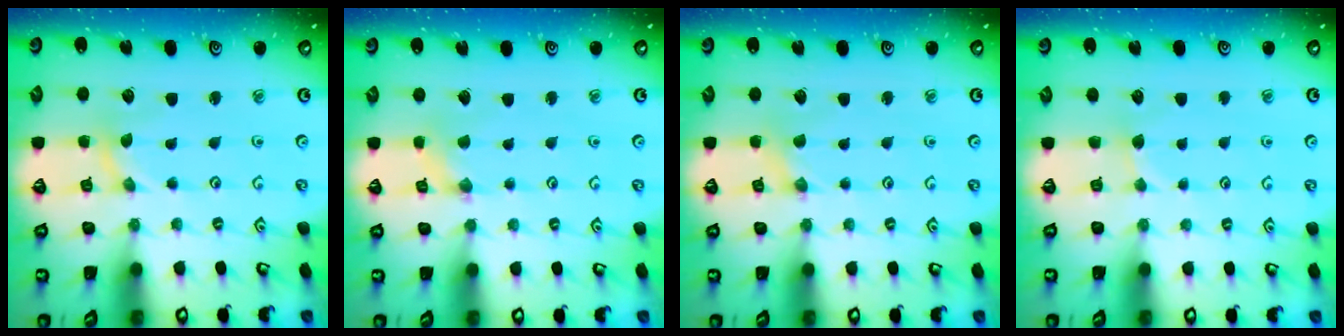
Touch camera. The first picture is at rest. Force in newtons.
{"total": 0.7, "press": 0.7, "slide": 0.2}
{"total": 0.0}
{"total": 1.3, "press": 1.3, "slide": 0.2}